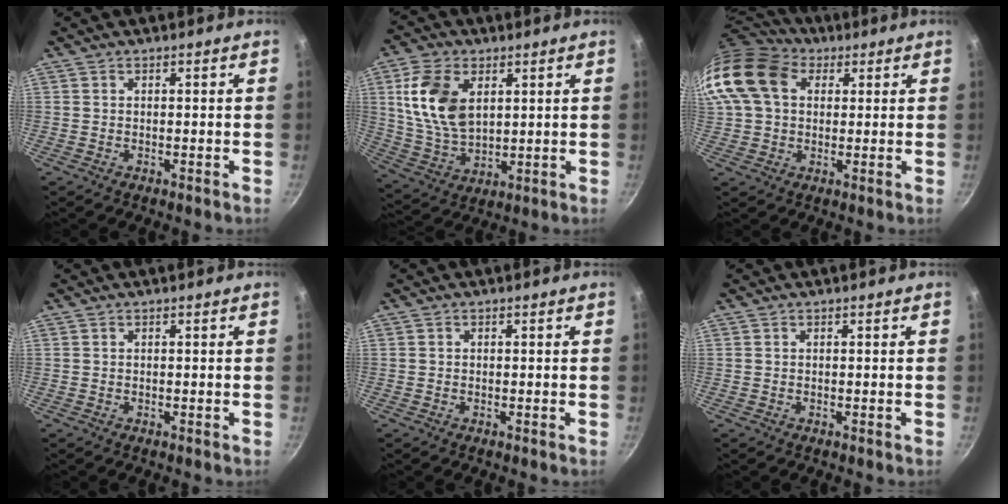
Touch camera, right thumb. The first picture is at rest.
{"total": 13.8, "force": [3.9, 8.6, 10.0], "torque": [-0.177, -0.020, 0.086]}
{"total": 16.0, "force": [4.3, 12.0, 9.7], "torque": [-0.193, 0.027, 0.063]}
{"total": 0.0}
{"total": 0.0}
{"total": 0.0}